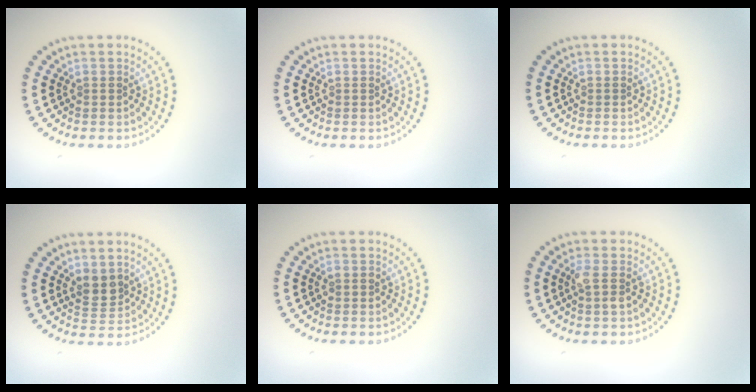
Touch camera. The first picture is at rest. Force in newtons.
{"total": 0.0}
{"total": 0.0}
{"total": 2.0, "press": 1.8, "slide": 0.9}
{"total": 0.9, "press": 0.8, "slide": 0.2}
{"total": 1.7, "press": 1.6, "slide": 0.5}